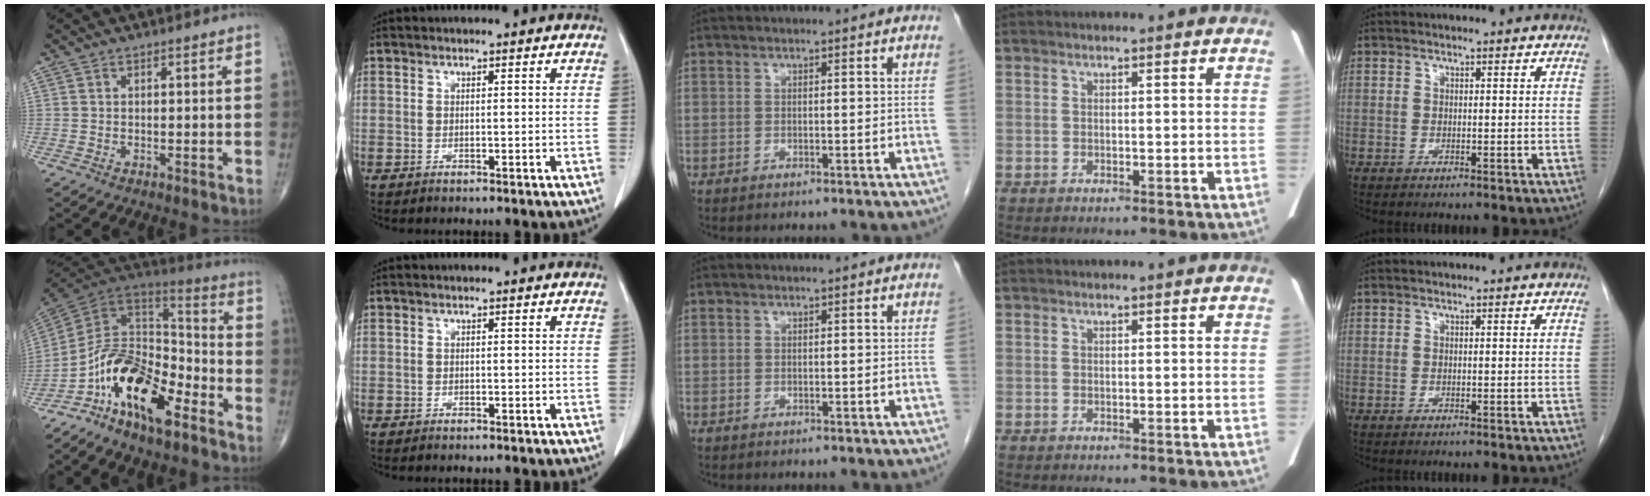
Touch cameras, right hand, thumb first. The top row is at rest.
{"thumb": {"total": 18.4, "force": [-9.7, 8.3, 13.2], "torque": [-0.208, 0.082, -0.180]}, "index": {"total": 0.5, "force": [-0.5, 0.3, 0.1], "torque": [-0.008, 0.001, -0.009]}}